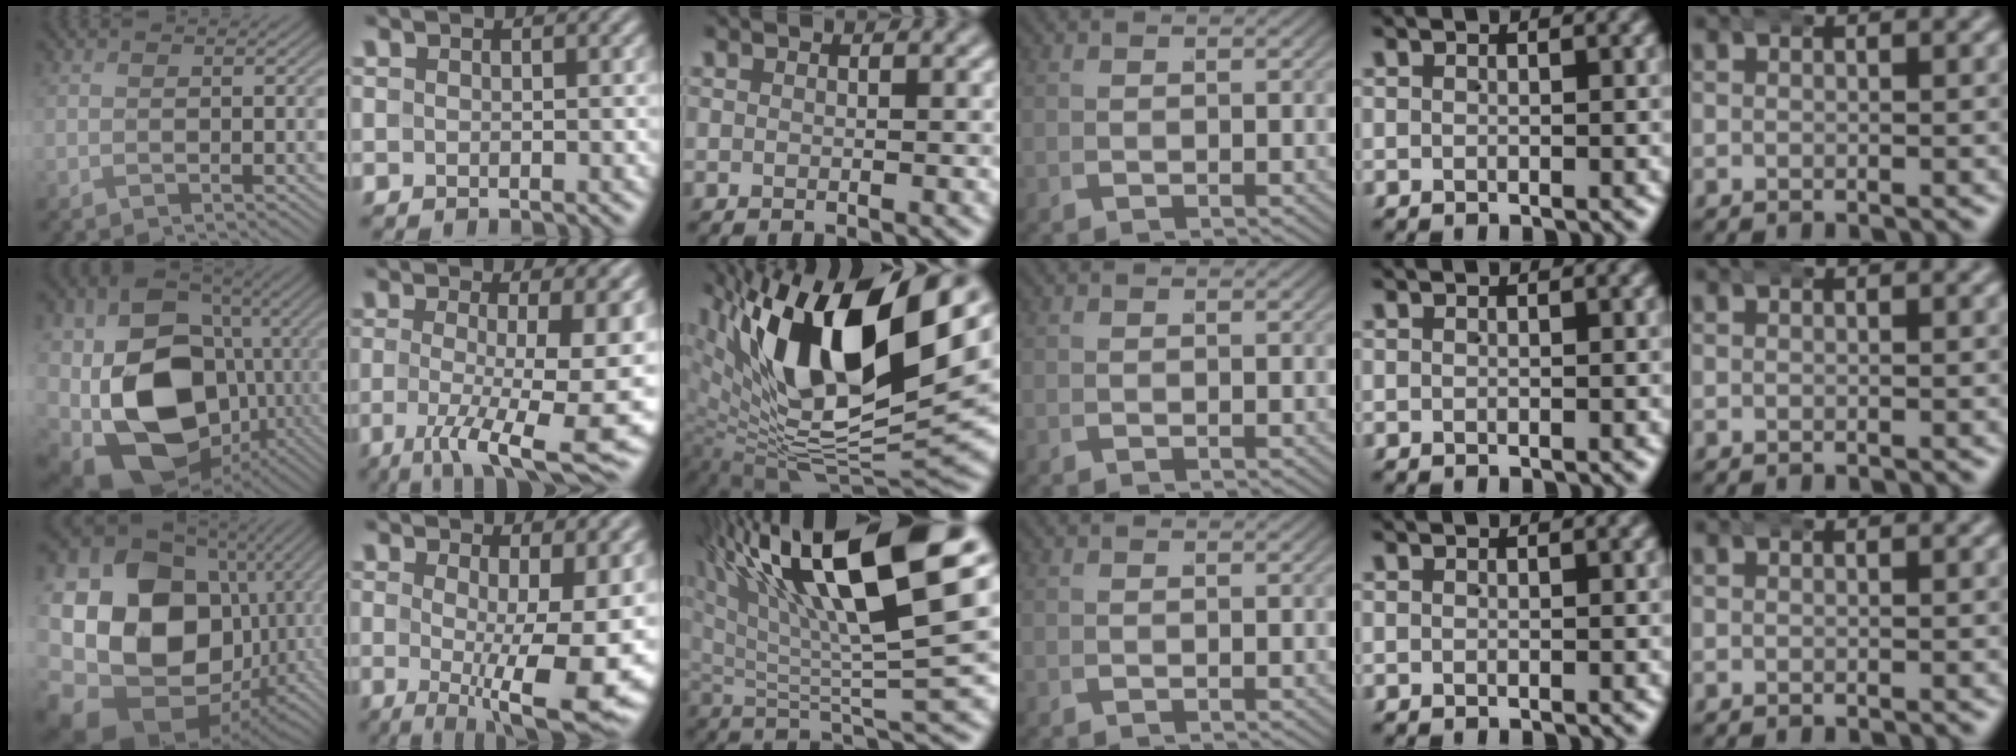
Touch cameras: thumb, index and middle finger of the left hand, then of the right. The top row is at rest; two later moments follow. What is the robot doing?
{"motion": "wrap", "object": "aluminum foil"}